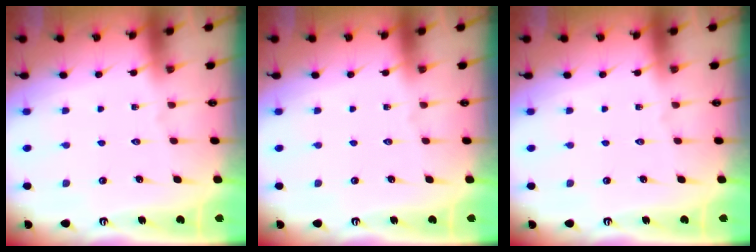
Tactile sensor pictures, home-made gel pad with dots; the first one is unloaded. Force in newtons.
{"total": 0.0}
{"total": 0.0}